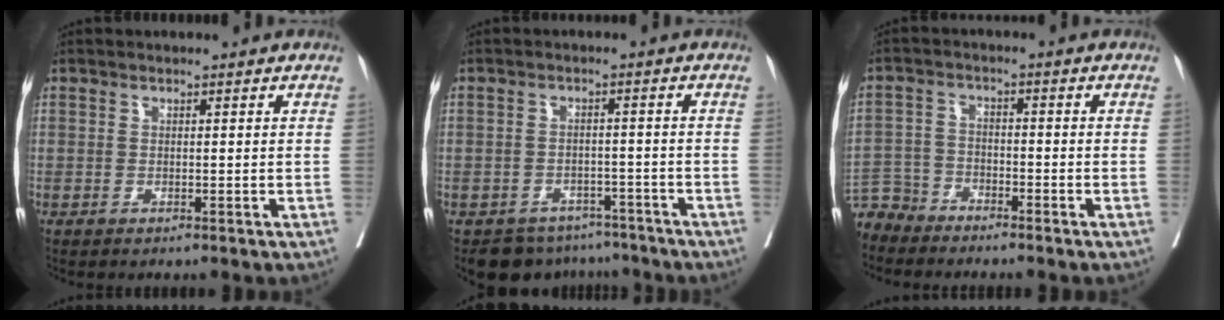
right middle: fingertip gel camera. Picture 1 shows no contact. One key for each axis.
{"total": 7.4, "fx": -6.3, "fy": 3.9, "fz": 0.4, "tx": 0.011, "ty": 0.014, "tz": -0.081}
{"total": 5.0, "fx": -4.7, "fy": 1.4, "fz": -0.7, "tx": 0.015, "ty": -0.003, "tz": -0.097}